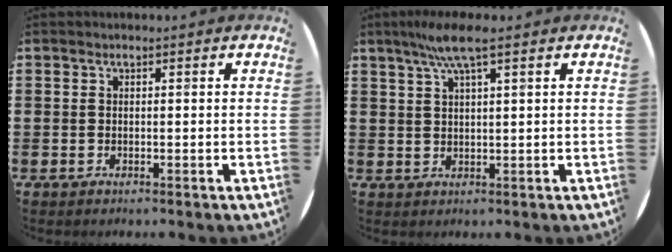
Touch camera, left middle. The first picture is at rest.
{"total": 4.6, "force": [3.0, 0.3, 3.5], "torque": [-0.073, 0.007, 0.051]}